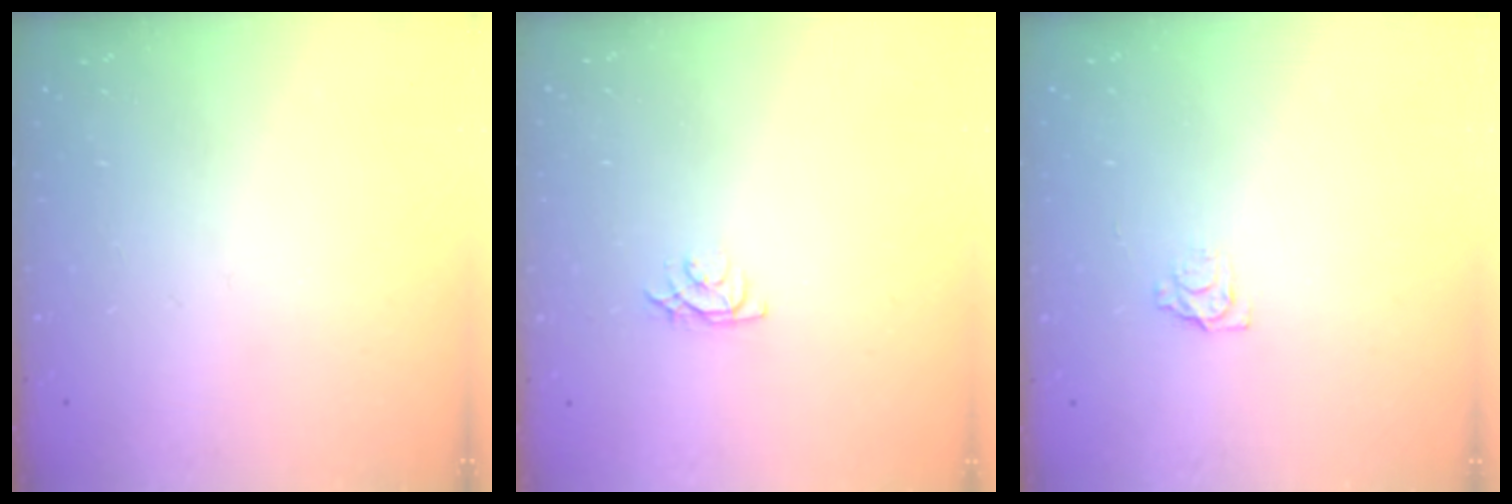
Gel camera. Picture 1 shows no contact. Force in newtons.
{"total": 3.0, "press": 3.0, "slide": 0.5}
{"total": 3.2, "press": 3.1, "slide": 0.3}